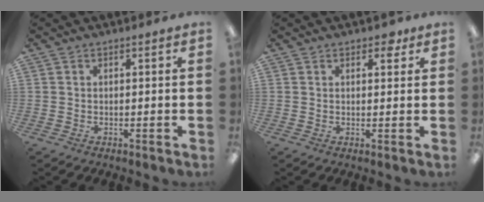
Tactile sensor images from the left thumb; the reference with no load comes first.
{"total": 2.7, "force": [1.8, 1.5, 1.3], "torque": [-0.003, -0.005, 0.027]}